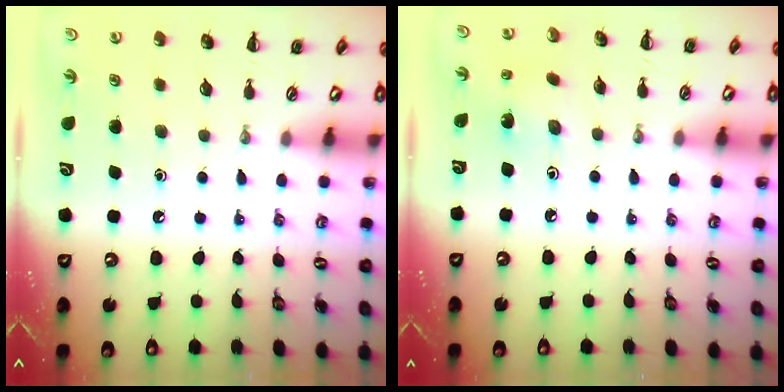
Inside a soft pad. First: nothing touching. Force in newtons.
{"total": 1.5, "press": 1.3, "slide": 0.6}